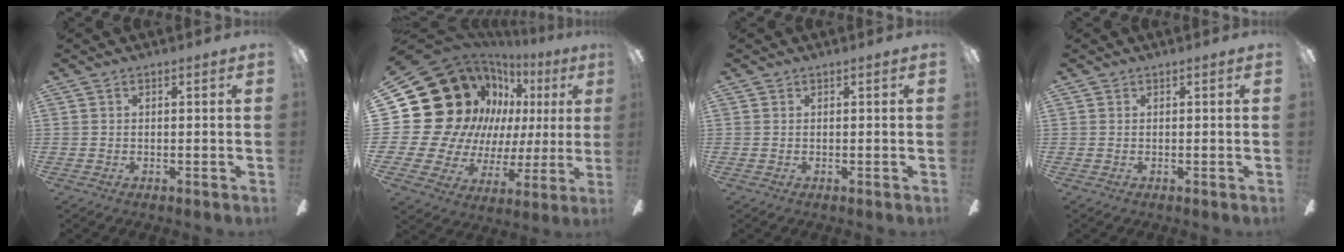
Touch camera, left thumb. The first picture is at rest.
{"total": 24.6, "force": [9.7, 19.2, 12.0], "torque": [-0.254, -0.087, 0.226]}
{"total": 0.0}
{"total": 0.0}